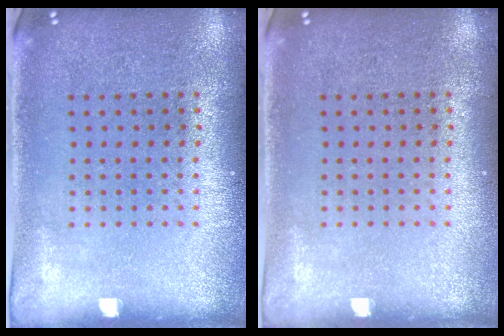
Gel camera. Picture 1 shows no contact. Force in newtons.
{"total": 0.0}